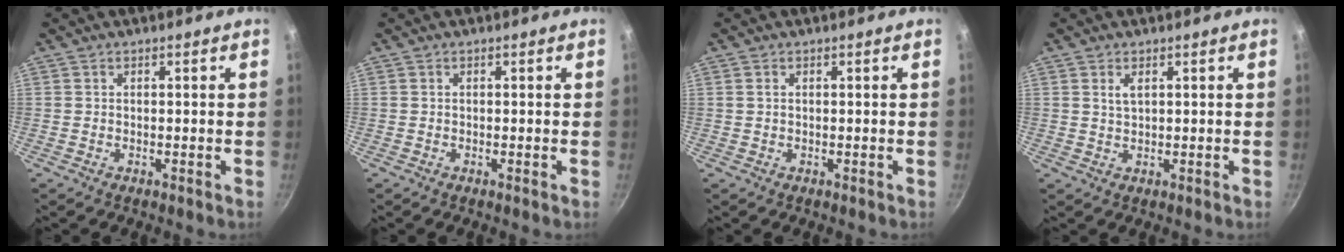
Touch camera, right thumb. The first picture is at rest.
{"total": 0.0}
{"total": 0.7, "force": [0.2, 0.5, 0.5], "torque": [-0.011, -0.001, 0.003]}
{"total": 1.8, "force": [0.8, 0.8, 1.4], "torque": [-0.026, -0.003, 0.020]}